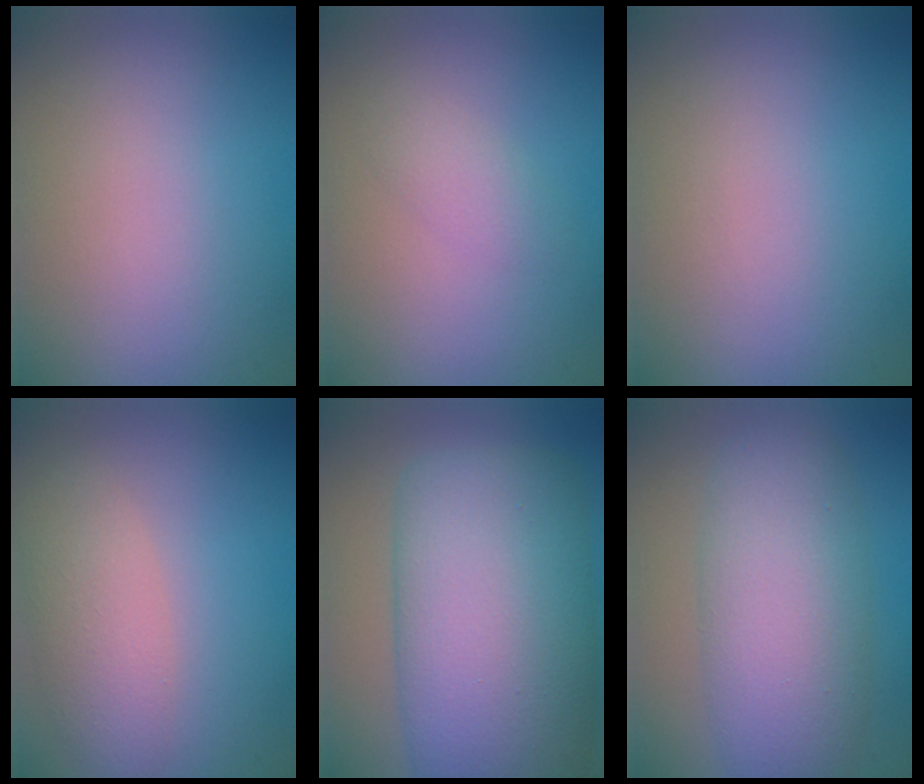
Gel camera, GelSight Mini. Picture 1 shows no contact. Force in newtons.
{"total": 2.5, "press": 2.4, "slide": 0.3}
{"total": 0.0}
{"total": 3.6, "press": 3.6, "slide": 0.2}
{"total": 14.6, "press": 14.6, "slide": 0.1}
{"total": 7.5, "press": 7.5, "slide": 0.3}